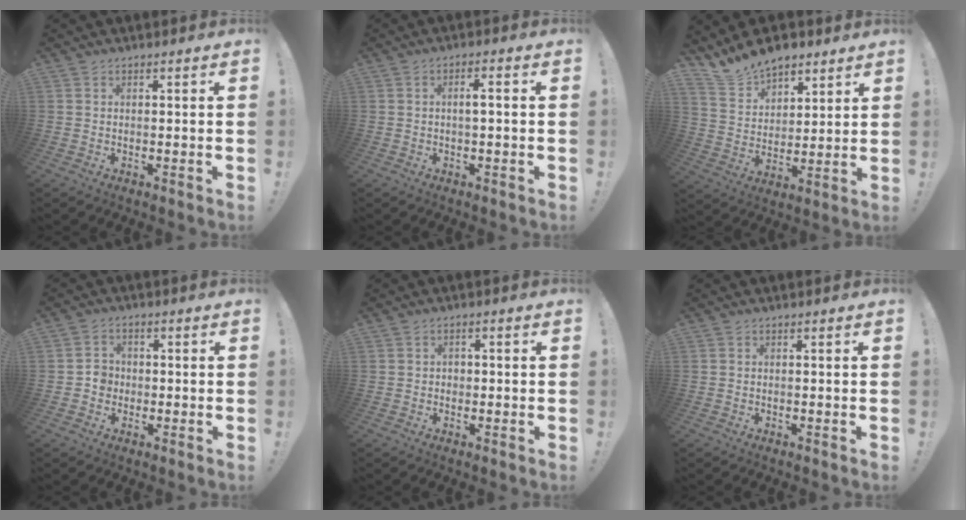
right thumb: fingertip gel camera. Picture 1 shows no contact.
{"total": 2.6, "force": [-0.5, 0.3, 2.5], "torque": [-0.043, 0.006, -0.014]}
{"total": 11.8, "force": [10.1, 5.7, 2.4], "torque": [-0.057, -0.077, 0.193]}
{"total": 4.3, "force": [-1.5, 3.8, 1.6], "torque": [-0.020, 0.013, -0.027]}
{"total": 1.5, "force": [-0.9, 1.1, 0.7], "torque": [-0.017, 0.009, -0.016]}
{"total": 0.0}